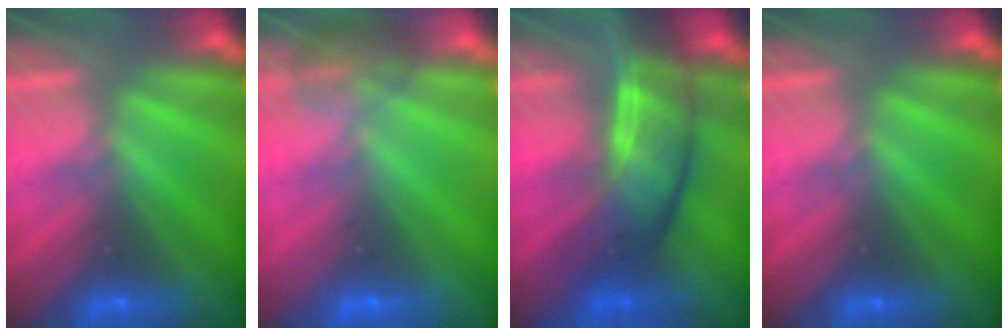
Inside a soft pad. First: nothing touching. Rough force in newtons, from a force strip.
{"total": 3.8}
{"total": 9.3}
{"total": 0.0}